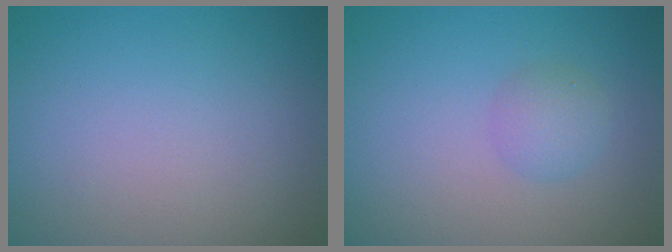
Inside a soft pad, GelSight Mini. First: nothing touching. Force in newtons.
{"total": 1.7, "press": 1.7, "slide": 0.1}